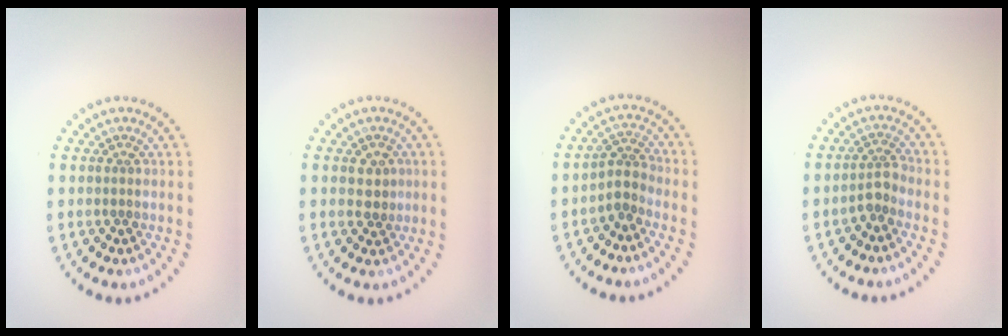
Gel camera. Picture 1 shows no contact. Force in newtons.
{"total": 1.7, "press": 1.6, "slide": 0.4}
{"total": 2.0, "press": 1.5, "slide": 1.3}
{"total": 1.8, "press": 1.3, "slide": 1.2}